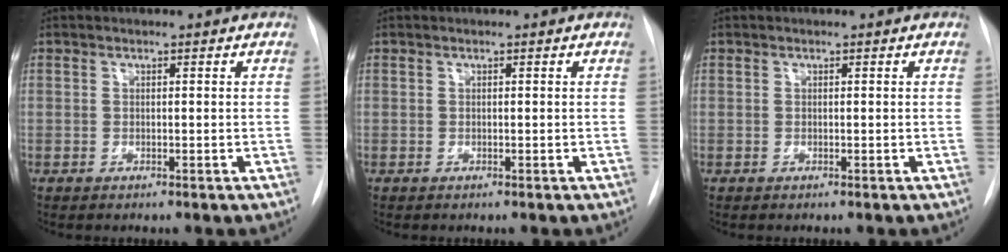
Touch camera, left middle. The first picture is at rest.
{"total": 0.0}
{"total": 0.0}